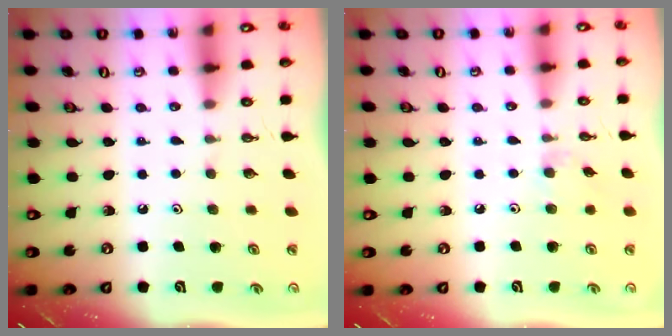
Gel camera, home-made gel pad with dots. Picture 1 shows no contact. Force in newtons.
{"total": 2.7, "press": 2.6, "slide": 0.4}